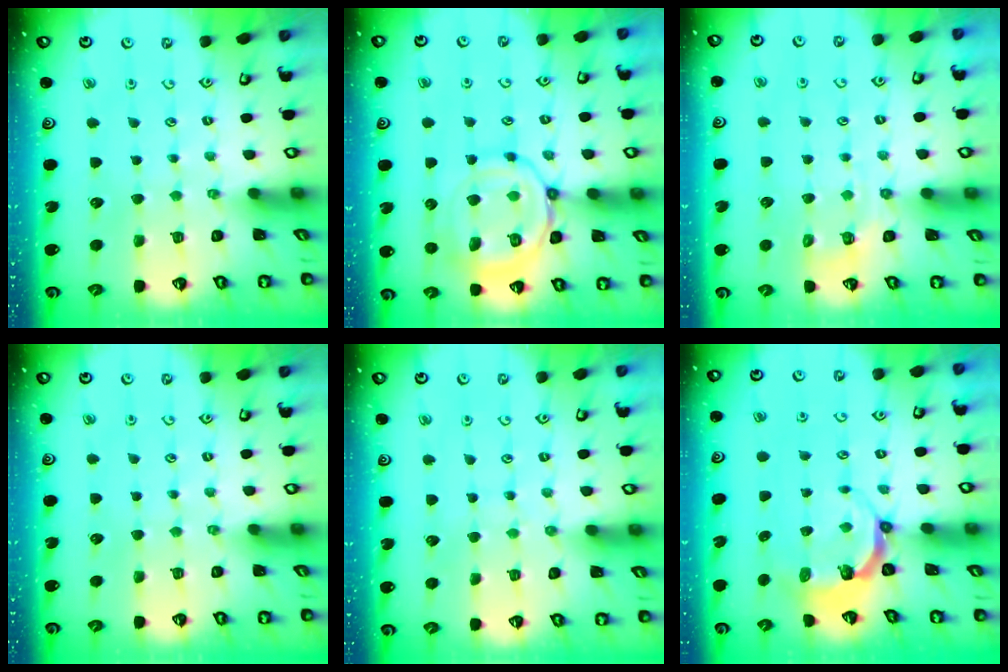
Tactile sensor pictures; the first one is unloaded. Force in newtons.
{"total": 16.1, "press": 16.0, "slide": 1.5}
{"total": 4.9, "press": 4.8, "slide": 1.2}
{"total": 0.0}
{"total": 4.4, "press": 4.4, "slide": 0.4}
{"total": 5.9, "press": 4.8, "slide": 3.4}